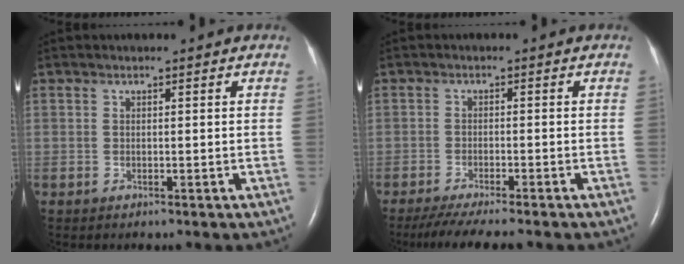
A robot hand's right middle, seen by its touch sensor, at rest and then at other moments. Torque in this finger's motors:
{"motor_torque": [0.66, -0.62, 0.11, 0.03]}